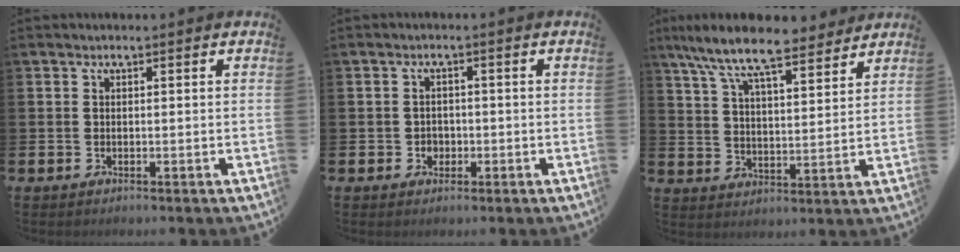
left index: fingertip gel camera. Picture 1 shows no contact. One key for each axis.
{"total": 1.7, "fx": -0.4, "fy": 1.6, "fz": 0.3, "tx": -0.002, "ty": 0.002, "tz": -0.014}
{"total": 9.9, "fx": 8.9, "fy": 1.7, "fz": 3.9, "tx": -0.104, "ty": -0.051, "tz": 0.157}